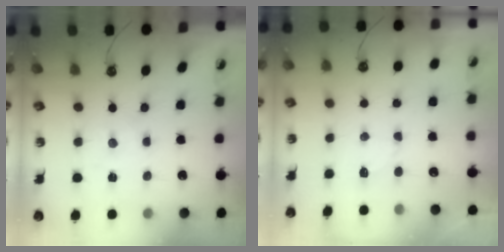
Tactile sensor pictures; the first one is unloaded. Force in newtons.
{"total": 2.8, "press": 2.5, "slide": 1.1}